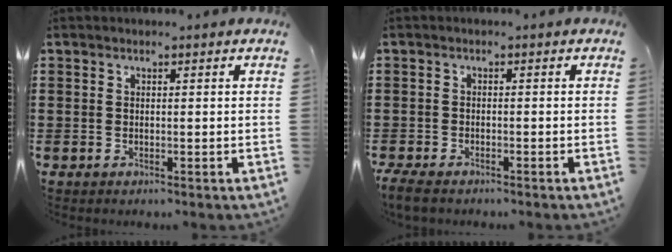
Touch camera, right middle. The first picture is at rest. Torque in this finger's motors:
{"motor_torque": [0.54, -0.25, 0.30, 0.11]}